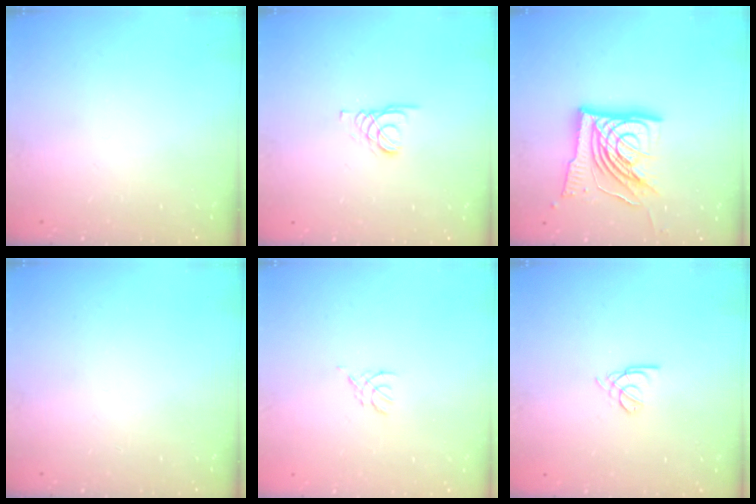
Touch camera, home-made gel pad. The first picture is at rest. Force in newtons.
{"total": 1.8, "press": 1.8, "slide": 0.2}
{"total": 18.0, "press": 17.9, "slide": 1.8}
{"total": 0.0}
{"total": 1.8, "press": 1.7, "slide": 0.4}
{"total": 2.2, "press": 2.1, "slide": 0.5}